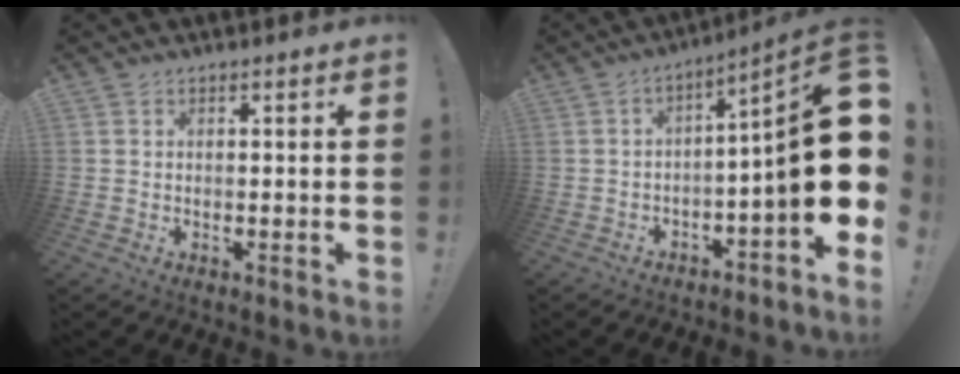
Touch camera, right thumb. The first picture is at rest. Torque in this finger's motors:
{"motor_torque": [2.67, 2.33, 1.40, -1.37, 0.11]}